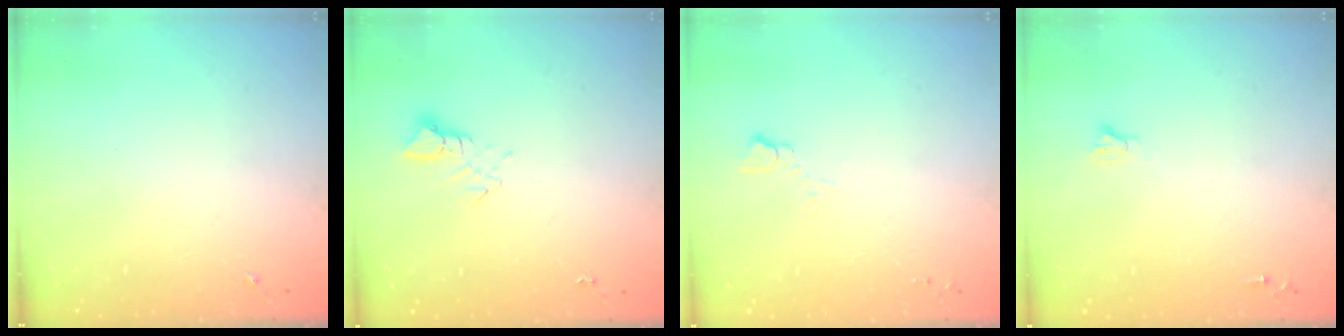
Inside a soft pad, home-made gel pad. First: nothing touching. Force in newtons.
{"total": 3.2, "press": 3.2, "slide": 0.2}
{"total": 3.8, "press": 3.7, "slide": 0.5}
{"total": 2.4, "press": 2.4, "slide": 0.2}